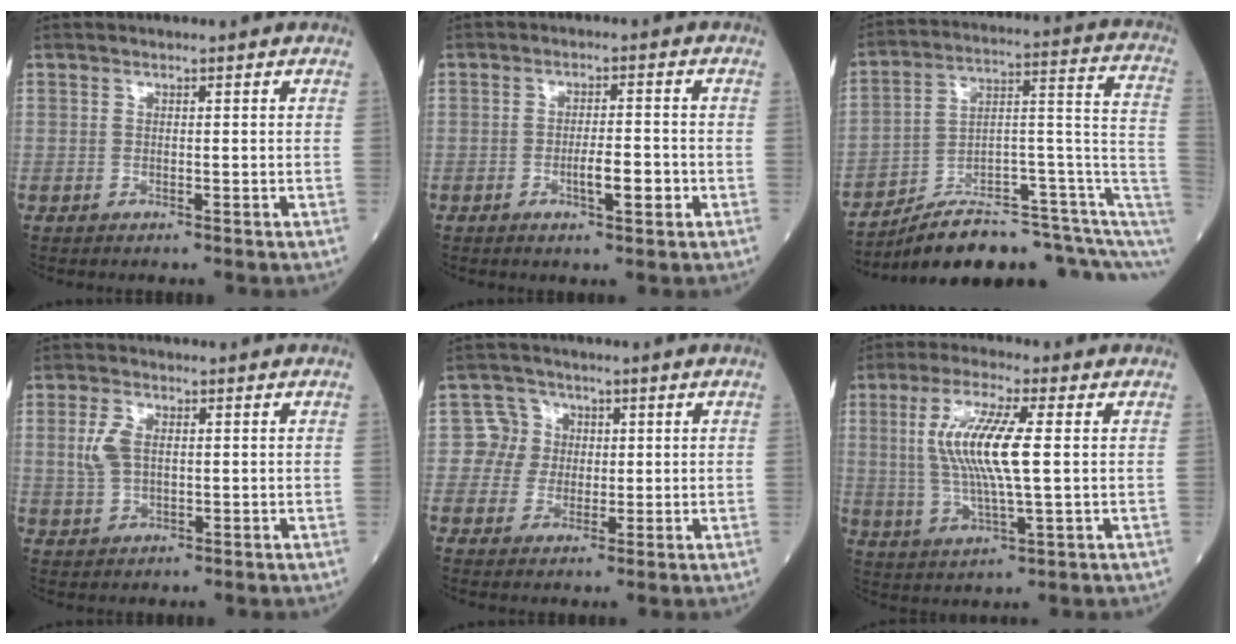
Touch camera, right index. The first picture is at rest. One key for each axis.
{"total": 4.0, "fx": -1.4, "fy": 0.8, "fz": 3.7, "tx": -0.060, "ty": 0.001, "tz": -0.021}
{"total": 17.3, "fx": -11.7, "fy": 4.1, "fz": 12.0, "tx": -0.121, "ty": 0.080, "tz": -0.173}
{"total": 4.1, "fx": 0.7, "fy": 2.3, "fz": 3.3, "tx": -0.086, "ty": 0.007, "tz": 0.015}
{"total": 4.7, "fx": 0.5, "fy": 4.6, "fz": 0.1, "tx": 0.011, "ty": 0.014, "tz": 0.007}
{"total": 11.0, "fx": 1.6, "fy": 1.4, "fz": 10.8, "tx": -0.225, "ty": 0.001, "tz": 0.030}